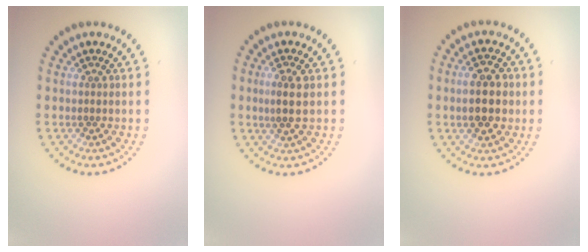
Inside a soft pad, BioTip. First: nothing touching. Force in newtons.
{"total": 2.4, "press": 2.4, "slide": 0.7}
{"total": 4.6, "press": 4.6, "slide": 0.2}